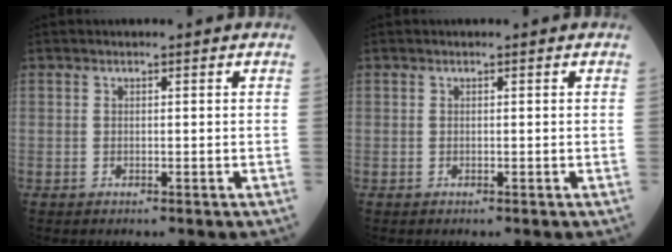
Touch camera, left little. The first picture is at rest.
{"total": 0.0}